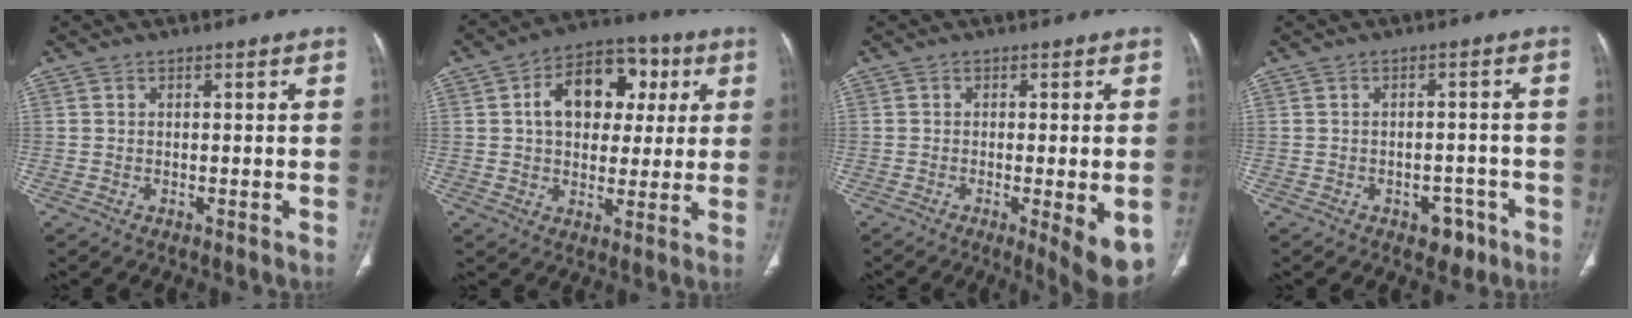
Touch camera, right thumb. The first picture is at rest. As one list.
[{"total": 14.7, "force": [3.6, 10.2, 10.0], "torque": [-0.108, 0.015, 0.049]}, {"total": 9.5, "force": [-3.3, 2.2, 8.7], "torque": [-0.107, -0.019, -0.043]}, {"total": 4.4, "force": [-2.5, 2.9, 2.2], "torque": [-0.008, 0.020, -0.028]}]